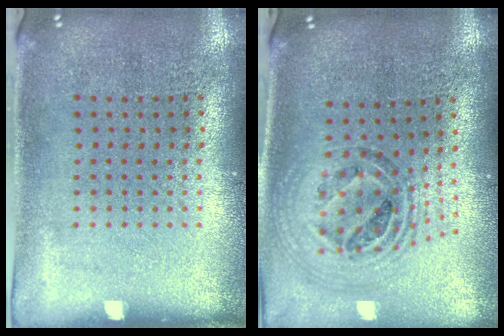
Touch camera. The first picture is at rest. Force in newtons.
{"total": 1.3, "press": 1.2, "slide": 0.6}